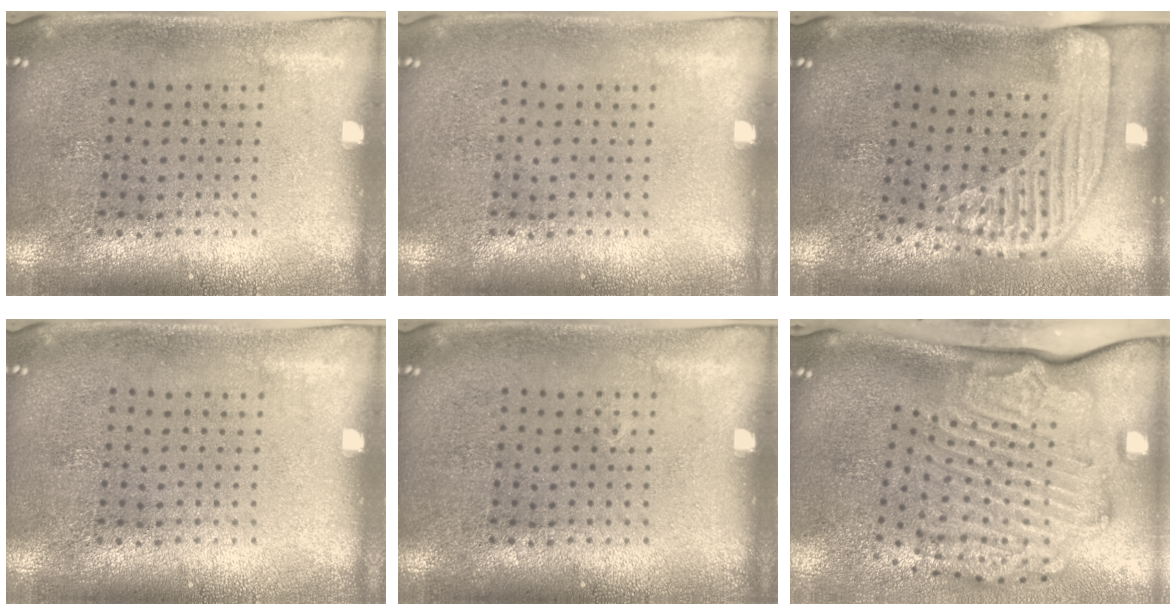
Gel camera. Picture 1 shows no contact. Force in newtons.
{"total": 0.0}
{"total": 2.2, "press": 1.8, "slide": 1.3}
{"total": 0.0}
{"total": 0.0}
{"total": 3.5, "press": 2.5, "slide": 2.5}